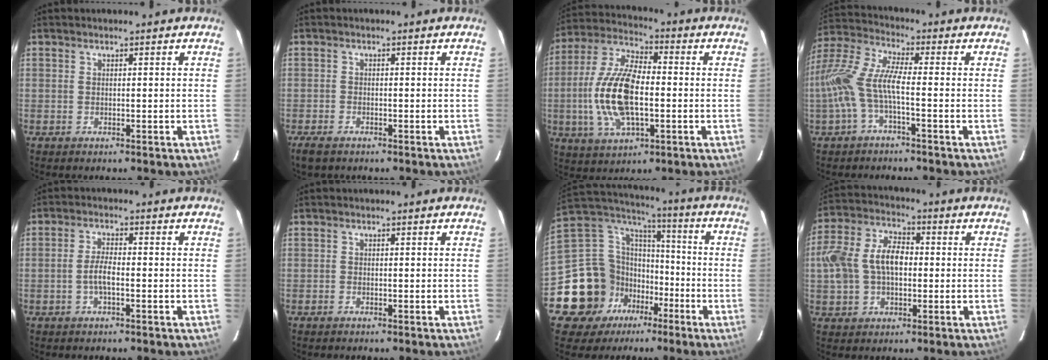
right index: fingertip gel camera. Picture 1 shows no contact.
{"total": 3.5, "force": [-2.6, 1.6, 1.7], "torque": [-0.047, -0.011, -0.050]}
{"total": 16.1, "force": [-2.2, 7.3, 14.2], "torque": [-0.300, 0.004, -0.041]}
{"total": 11.7, "force": [-3.1, 3.0, 10.9], "torque": [-0.231, 0.003, -0.064]}
{"total": 3.4, "force": [-1.2, 0.9, 3.1], "torque": [-0.064, 0.002, -0.022]}
{"total": 0.6, "force": [-0.5, 0.3, 0.0], "torque": [-0.003, 0.000, -0.011]}
{"total": 18.6, "force": [-8.7, 14.9, 6.8], "torque": [-0.174, 0.059, -0.136]}
{"total": 12.5, "force": [-0.1, 8.2, 9.5], "torque": [-0.204, 0.025, -0.002]}